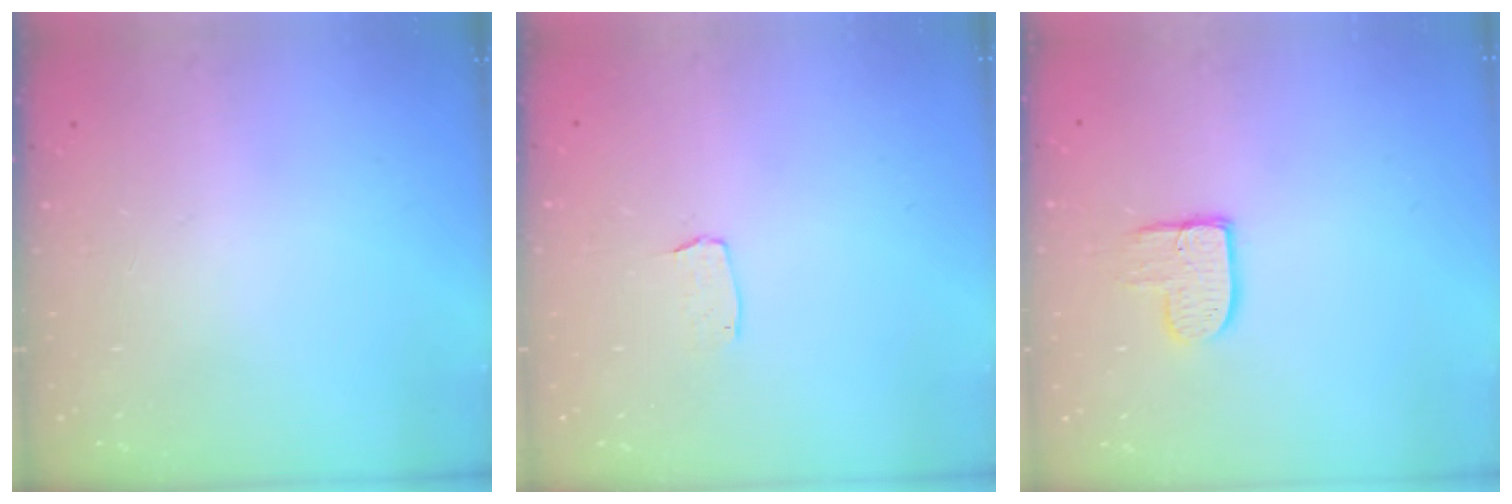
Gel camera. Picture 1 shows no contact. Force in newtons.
{"total": 3.0, "press": 3.0, "slide": 0.2}
{"total": 8.8, "press": 8.8, "slide": 0.6}